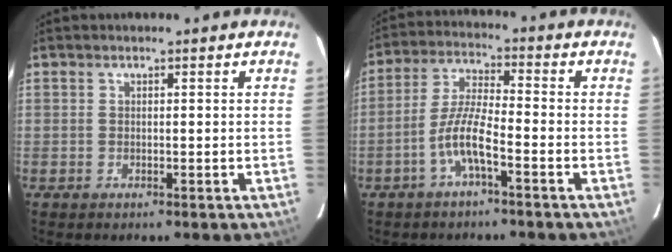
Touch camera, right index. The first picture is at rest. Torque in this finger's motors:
{"motor_torque": [1.14, -0.67, 0.61, 0.15]}